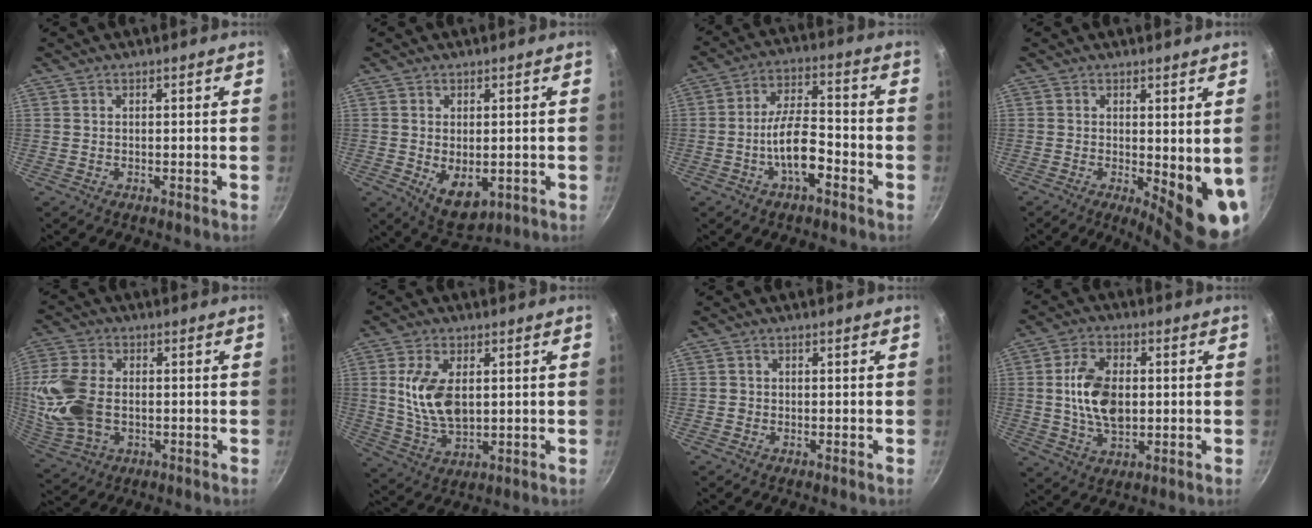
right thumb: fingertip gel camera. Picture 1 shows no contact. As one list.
[{"total": 7.5, "force": [-1.4, 4.3, 6.0], "torque": [-0.082, -0.014, -0.005]}, {"total": 9.8, "force": [-3.6, 4.3, 8.1], "torque": [-0.140, 0.036, -0.067]}, {"total": 12.1, "force": [-2.5, 3.9, 11.2], "torque": [-0.136, -0.024, -0.019]}, {"total": 14.0, "force": [-0.6, 9.2, 10.6], "torque": [-0.247, 0.002, -0.003]}, {"total": 10.7, "force": [1.7, 5.8, 8.8], "torque": [-0.170, -0.012, 0.042]}, {"total": 0.8, "force": [-0.2, 0.7, 0.1], "torque": [0.001, 0.003, -0.004]}, {"total": 11.4, "force": [0.6, 6.8, 9.2], "torque": [-0.163, 0.001, 0.016]}]